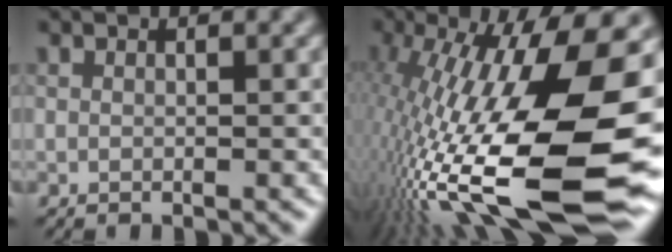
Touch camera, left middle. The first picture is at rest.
{"total": 19.8, "force": [-5.0, 6.4, 18.0], "torque": [-0.329, 0.005, -0.088]}